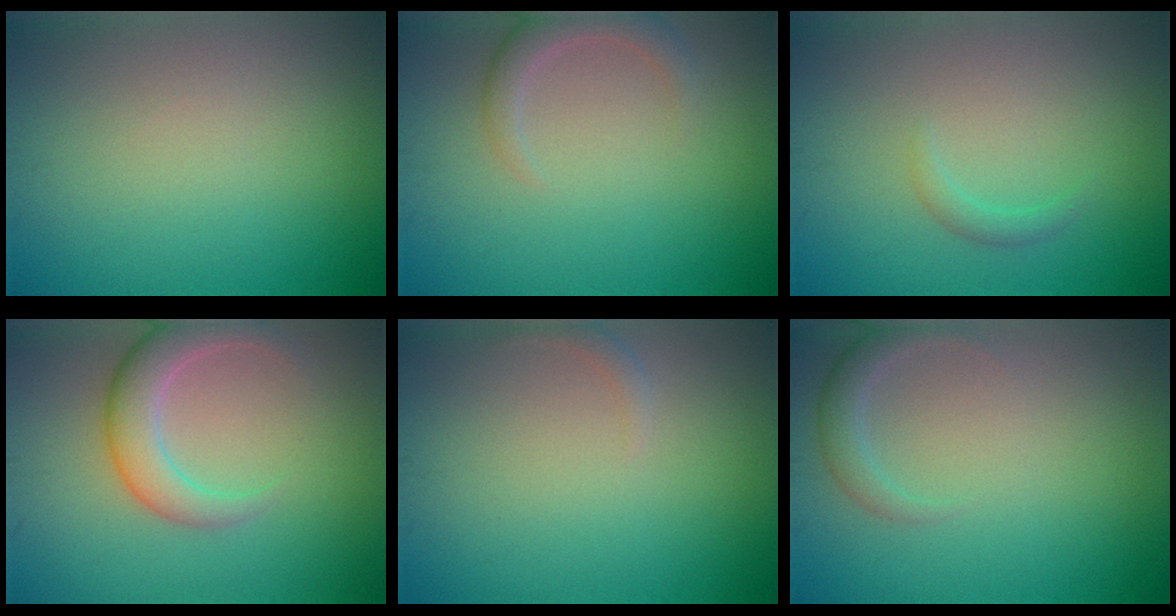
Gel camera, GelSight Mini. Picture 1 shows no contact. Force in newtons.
{"total": 2.4, "press": 2.4, "slide": 0.3}
{"total": 1.0, "press": 1.0, "slide": 0.1}
{"total": 4.0, "press": 4.0, "slide": 0.3}
{"total": 0.8, "press": 0.7, "slide": 0.1}
{"total": 1.9, "press": 1.9, "slide": 0.1}